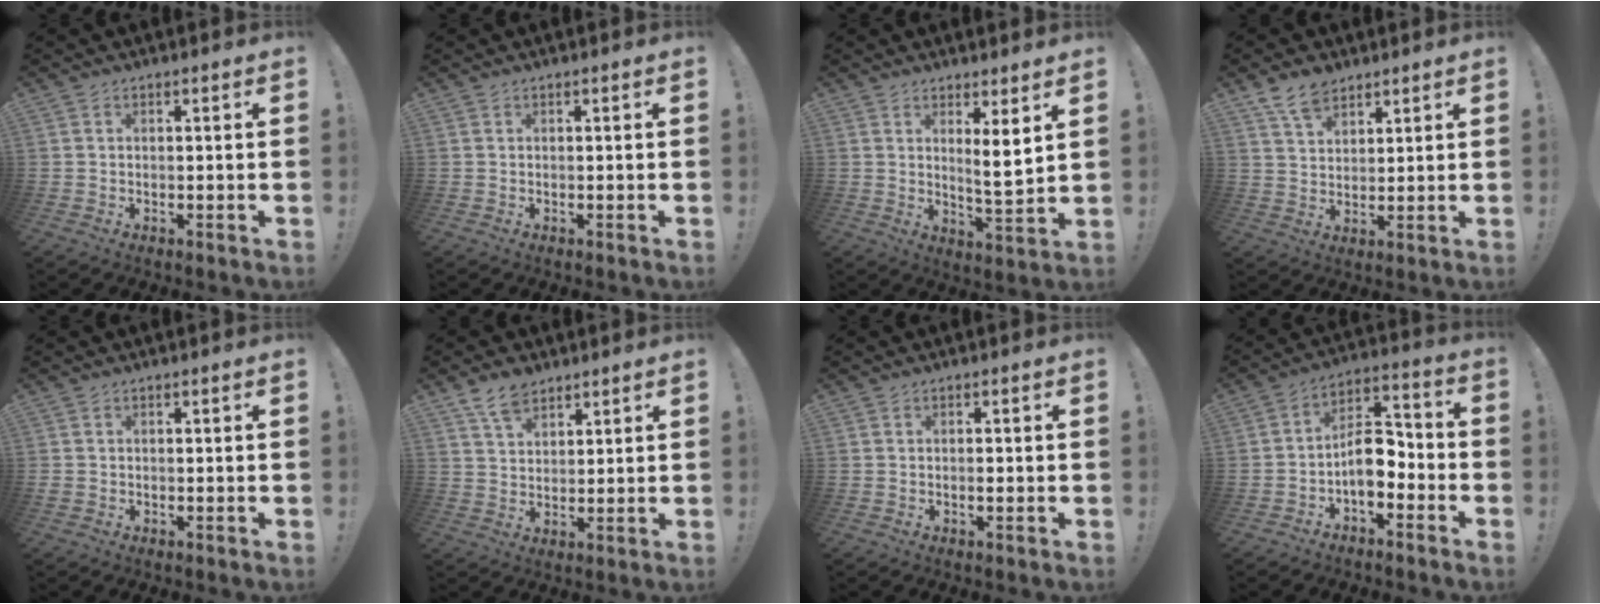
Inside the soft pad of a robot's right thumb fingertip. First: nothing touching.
{"total": 0.0}
{"total": 6.4, "force": [3.0, 0.5, 5.6], "torque": [-0.075, -0.032, 0.046]}
{"total": 7.8, "force": [5.8, 4.0, 3.2], "torque": [-0.058, -0.029, 0.111]}
{"total": 1.0, "force": [-0.3, 0.9, 0.3], "torque": [-0.004, 0.002, -0.006]}
{"total": 7.2, "force": [5.2, 3.7, 3.3], "torque": [-0.064, -0.020, 0.099]}
{"total": 1.0, "force": [-0.6, 0.5, 0.7], "torque": [-0.007, 0.001, -0.011]}
{"total": 11.0, "force": [-3.8, 6.5, 8.0], "torque": [-0.138, 0.023, -0.068]}